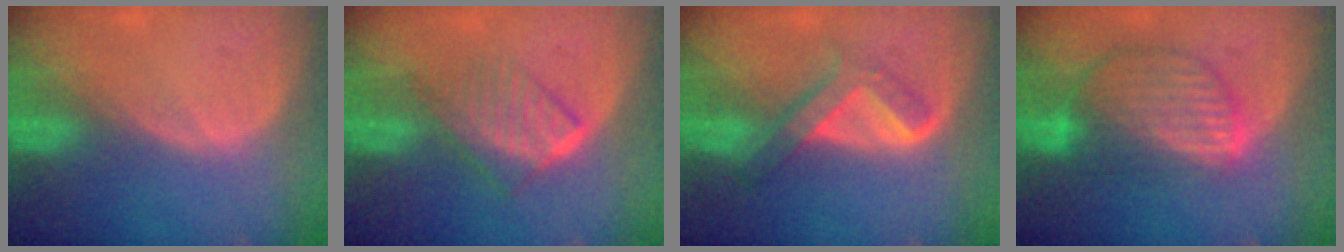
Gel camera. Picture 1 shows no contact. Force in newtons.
{"total": 6.6, "press": 5.9, "slide": 2.9}
{"total": 6.1, "press": 5.4, "slide": 2.8}
{"total": 9.1, "press": 7.8, "slide": 4.7}